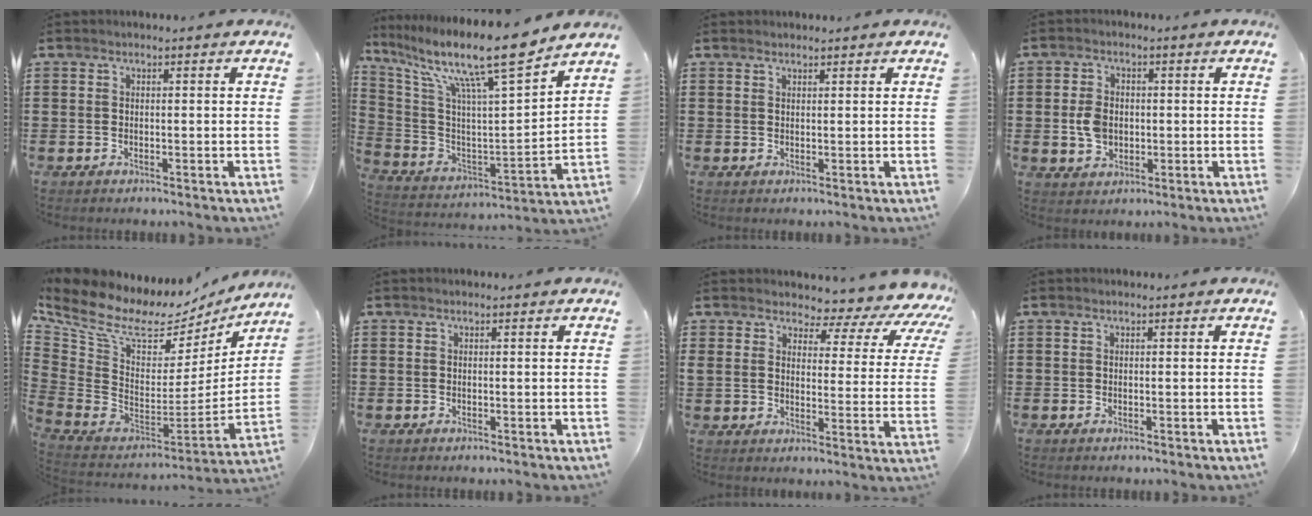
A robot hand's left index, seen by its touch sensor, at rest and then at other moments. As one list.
[{"total": 14.6, "force": [11.0, 1.5, 9.5], "torque": [-0.191, -0.073, 0.172]}, {"total": 0.8, "force": [0.8, 0.2, 0.1], "torque": [-0.003, 0.000, 0.015]}, {"total": 4.7, "force": [-0.2, 3.5, 3.0], "torque": [-0.079, 0.007, -0.010]}, {"total": 10.0, "force": [7.2, 4.4, 5.4], "torque": [-0.165, -0.068, 0.116]}, {"total": 0.0}, {"total": 5.0, "force": [3.7, 2.0, 2.6], "torque": [-0.062, -0.022, 0.057]}, {"total": 0.0}]